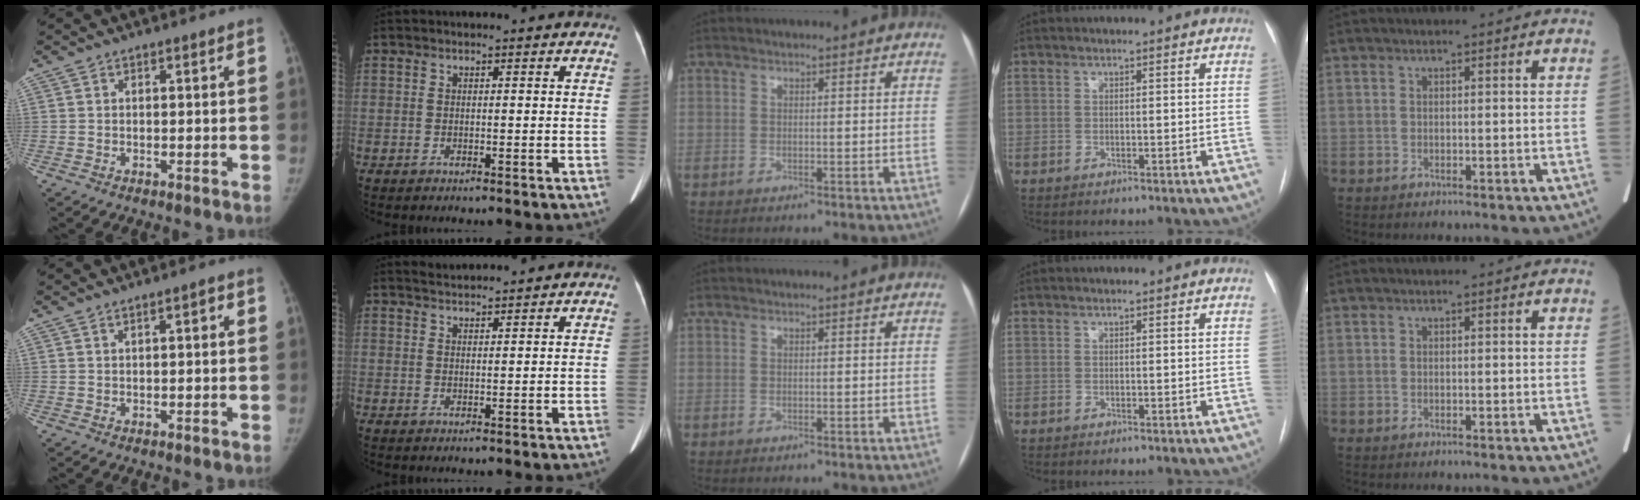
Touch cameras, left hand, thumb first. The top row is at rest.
{"thumb": {"total": 1.5, "force": [0.5, 0.4, 1.4], "torque": [-0.021, 0.002, 0.007]}, "index": {"total": 2.1, "force": [2.1, -0.2, -0.1], "torque": [-0.003, 0.015, 0.045]}}